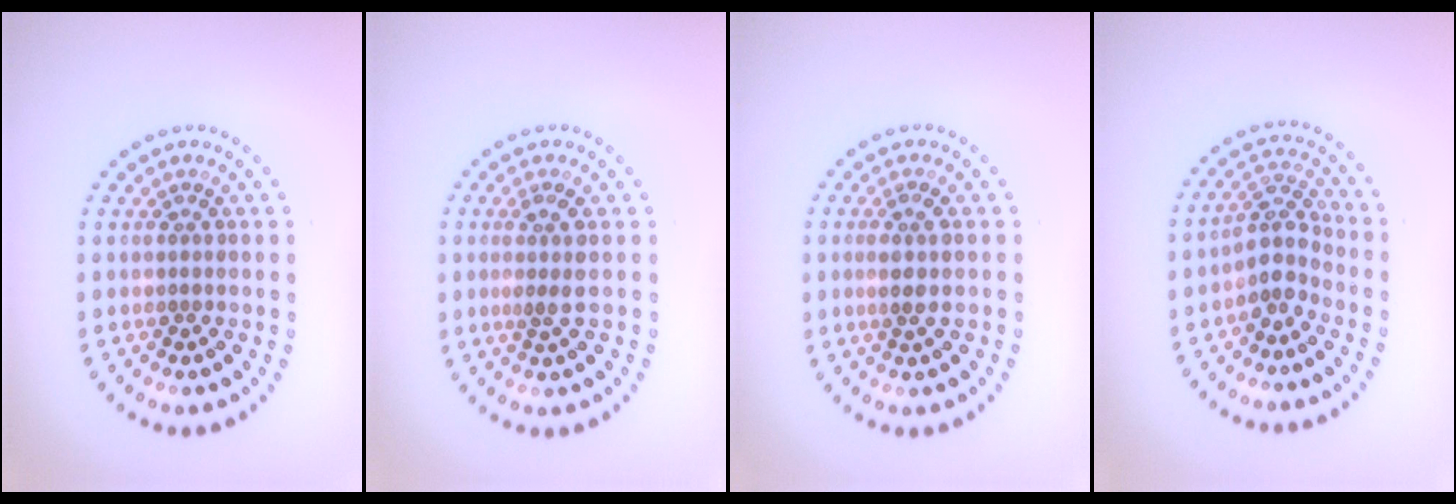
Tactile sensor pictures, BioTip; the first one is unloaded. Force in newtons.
{"total": 1.9, "press": 1.5, "slide": 1.1}
{"total": 1.5, "press": 1.2, "slide": 0.9}
{"total": 2.9, "press": 2.4, "slide": 1.7}